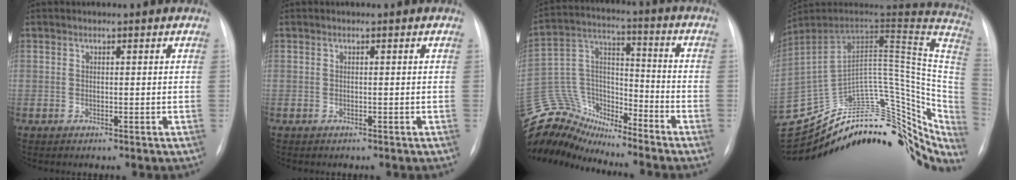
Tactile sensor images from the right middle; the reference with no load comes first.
{"total": 0.0}
{"total": 14.5, "force": [-14.1, 3.1, 1.5], "torque": [-0.035, 0.062, -0.266]}
{"total": 33.7, "force": [-23.6, 17.5, 16.6], "torque": [-0.190, 0.056, -0.307]}